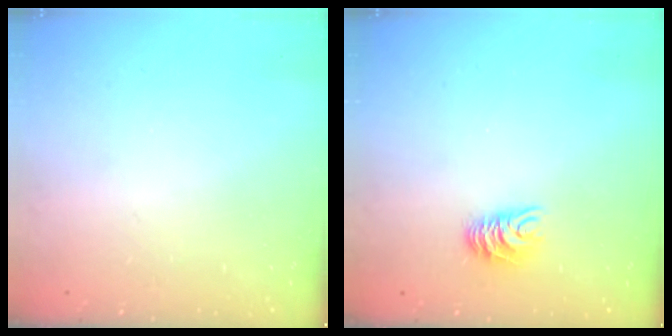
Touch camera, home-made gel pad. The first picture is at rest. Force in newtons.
{"total": 7.3, "press": 7.3, "slide": 0.4}